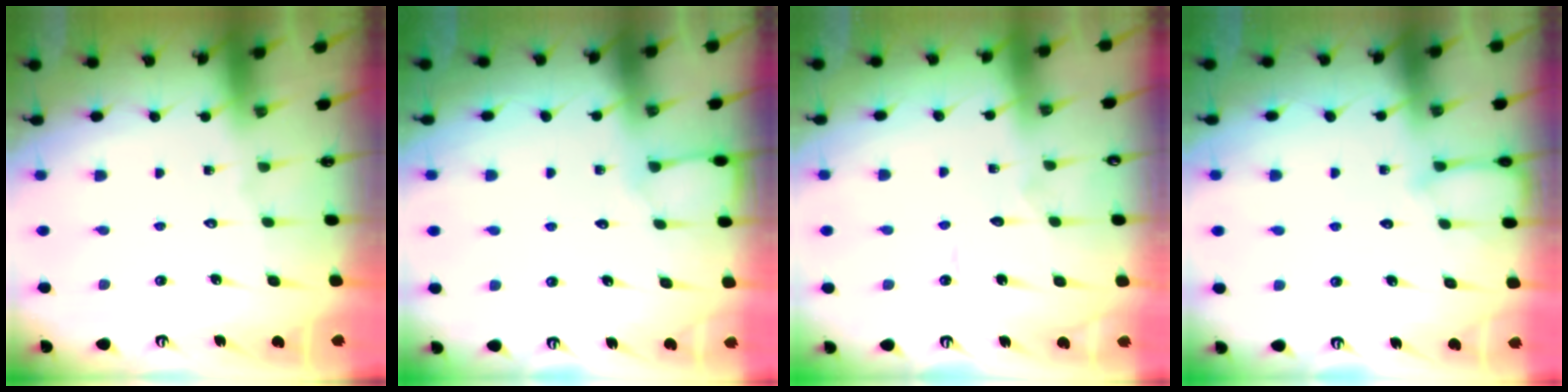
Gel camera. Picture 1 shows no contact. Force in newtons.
{"total": 2.9, "press": 2.9, "slide": 0.5}
{"total": 2.9, "press": 2.9, "slide": 0.2}
{"total": 3.7, "press": 3.7, "slide": 0.3}